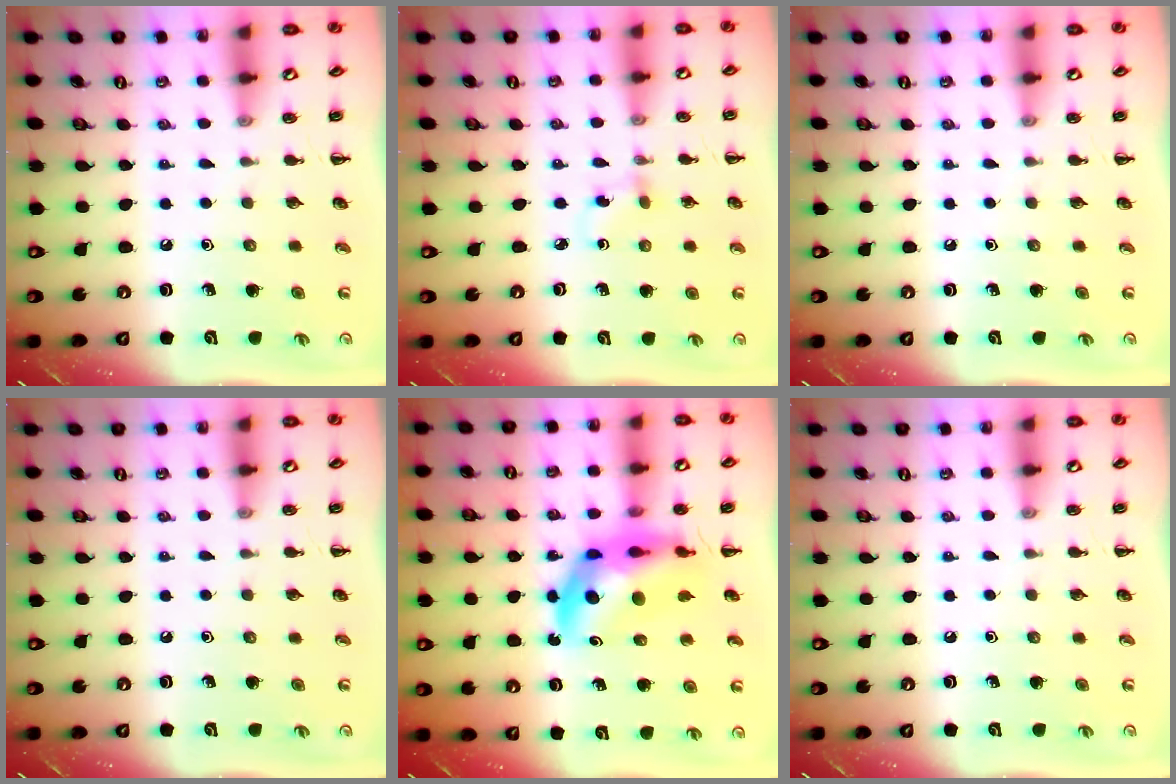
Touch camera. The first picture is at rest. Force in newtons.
{"total": 2.0, "press": 1.7, "slide": 1.0}
{"total": 0.0}
{"total": 0.0}
{"total": 13.4, "press": 12.9, "slide": 3.7}
{"total": 0.0}